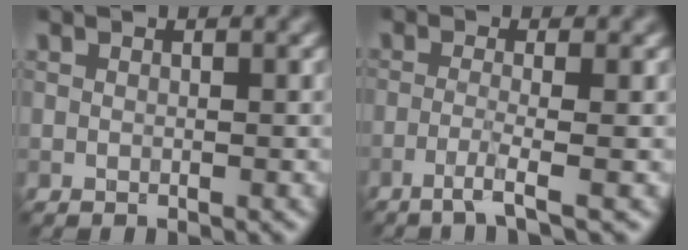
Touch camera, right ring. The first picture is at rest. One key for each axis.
{"total": 2.5, "fx": -1.3, "fy": 0.2, "fz": 2.1, "tx": -0.034, "ty": 0.000, "tz": -0.042}